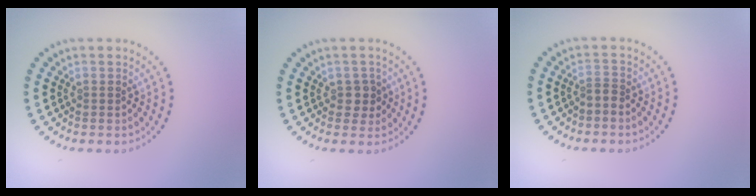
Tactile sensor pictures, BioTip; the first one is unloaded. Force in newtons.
{"total": 1.5, "press": 1.4, "slide": 0.6}
{"total": 0.8, "press": 0.6, "slide": 0.6}